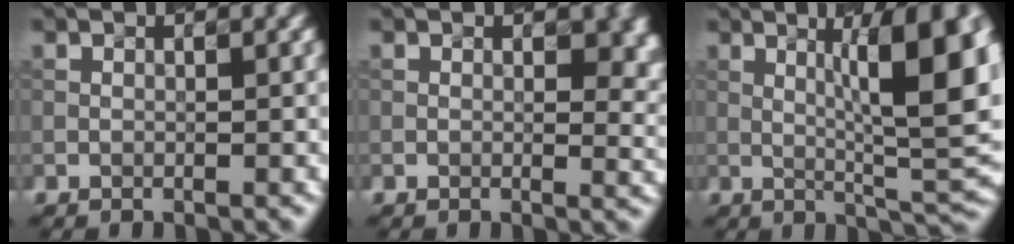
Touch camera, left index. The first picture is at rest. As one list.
[{"total": 3.4, "force": [0.9, 1.7, 2.8], "torque": [-0.025, -0.003, 0.020]}, {"total": 10.9, "force": [2.0, 2.3, 10.5], "torque": [-0.139, 0.006, 0.040]}]